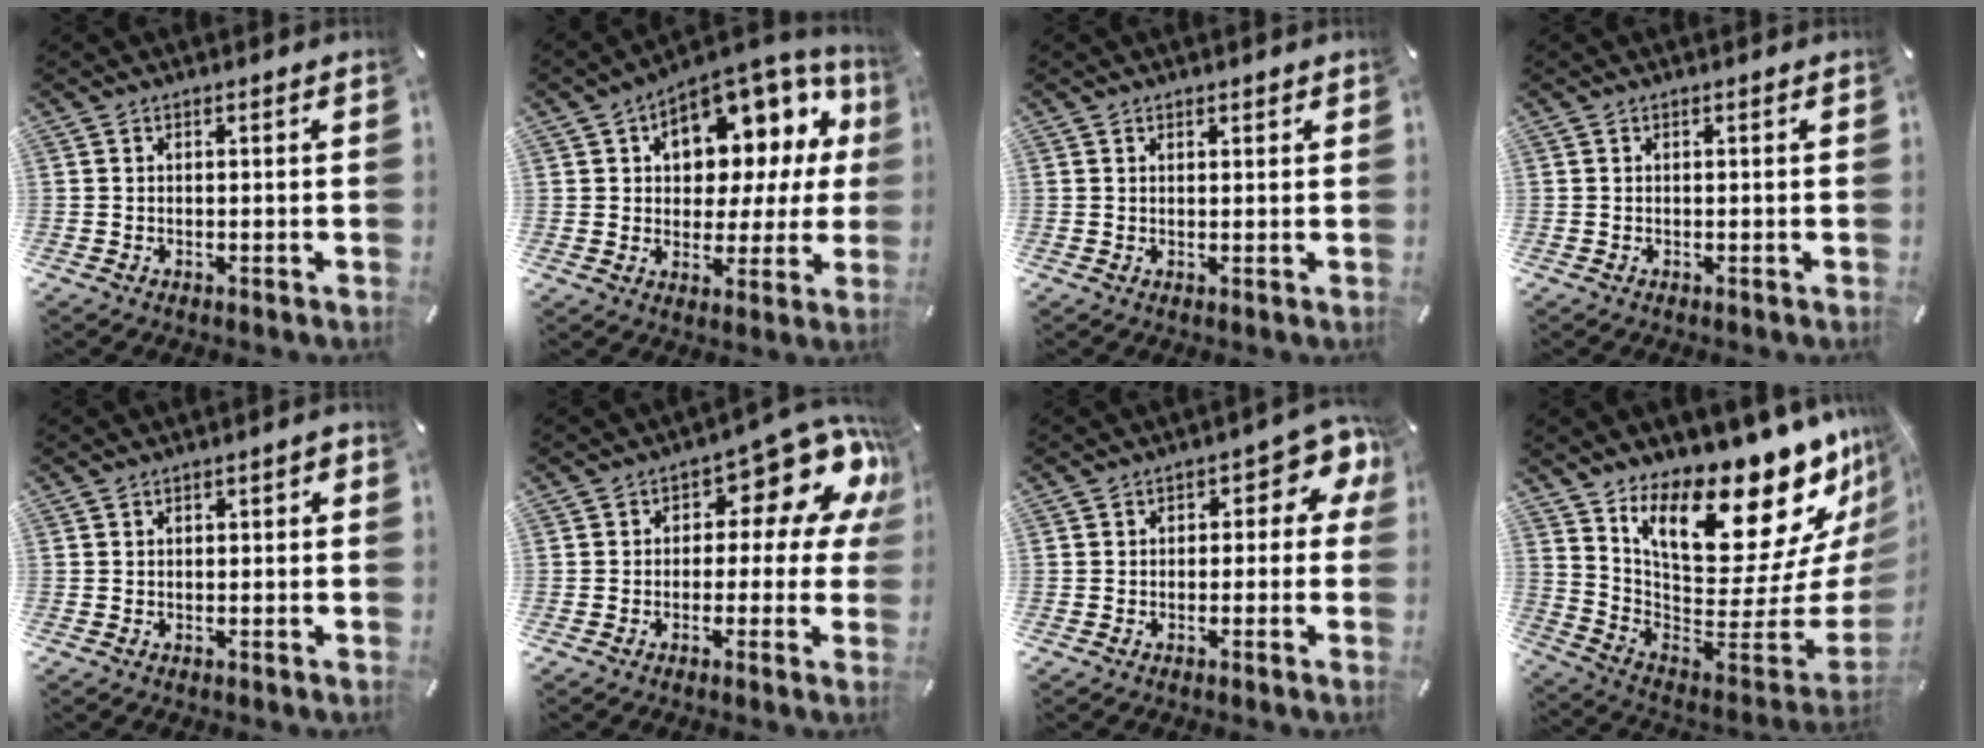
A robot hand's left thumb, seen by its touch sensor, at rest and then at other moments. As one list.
[{"total": 12.3, "force": [5.9, 8.2, 7.1], "torque": [-0.091, -0.055, 0.103]}, {"total": 1.1, "force": [0.8, 0.7, 0.2], "torque": [0.005, -0.002, 0.014]}, {"total": 0.0}, {"total": 1.1, "force": [-0.2, 0.7, 0.8], "torque": [-0.013, 0.004, -0.006]}, {"total": 12.6, "force": [6.2, 6.4, 9.0], "torque": [-0.110, -0.055, 0.100]}, {"total": 6.4, "force": [1.4, 3.8, 4.9], "torque": [-0.058, -0.008, 0.017]}, {"total": 24.6, "force": [16.0, 9.4, 16.2], "torque": [-0.223, -0.127, 0.269]}]